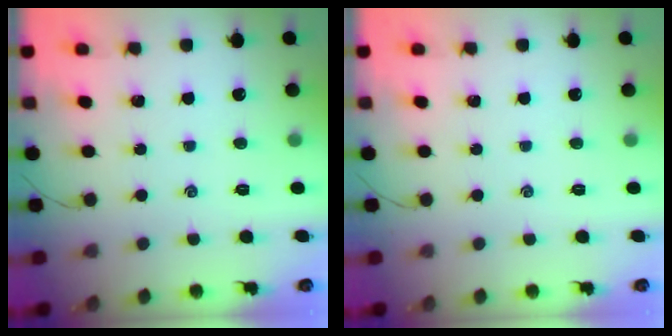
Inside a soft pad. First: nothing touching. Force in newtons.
{"total": 0.0}